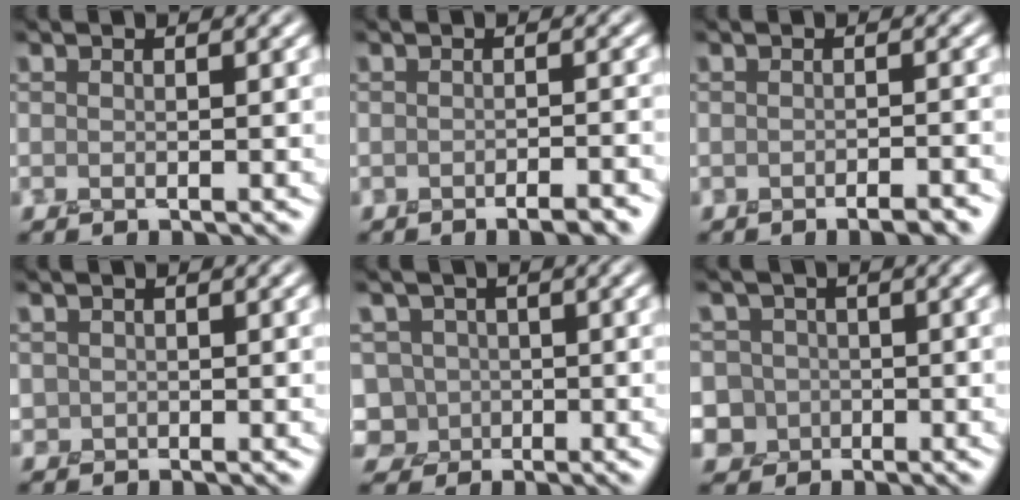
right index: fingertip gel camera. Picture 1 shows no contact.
{"total": 2.5, "force": [-1.8, 0.5, 1.6], "torque": [-0.009, 0.008, -0.024]}
{"total": 2.2, "force": [-1.6, 0.4, 1.4], "torque": [-0.009, 0.007, -0.021]}
{"total": 0.8, "force": [0.3, 0.5, -0.5], "torque": [0.018, 0.004, 0.006]}
{"total": 3.7, "force": [0.1, 3.7, 0.5], "torque": [0.007, 0.027, -0.015]}
{"total": 5.4, "force": [0.0, 5.3, 0.8], "torque": [-0.007, 0.028, -0.023]}